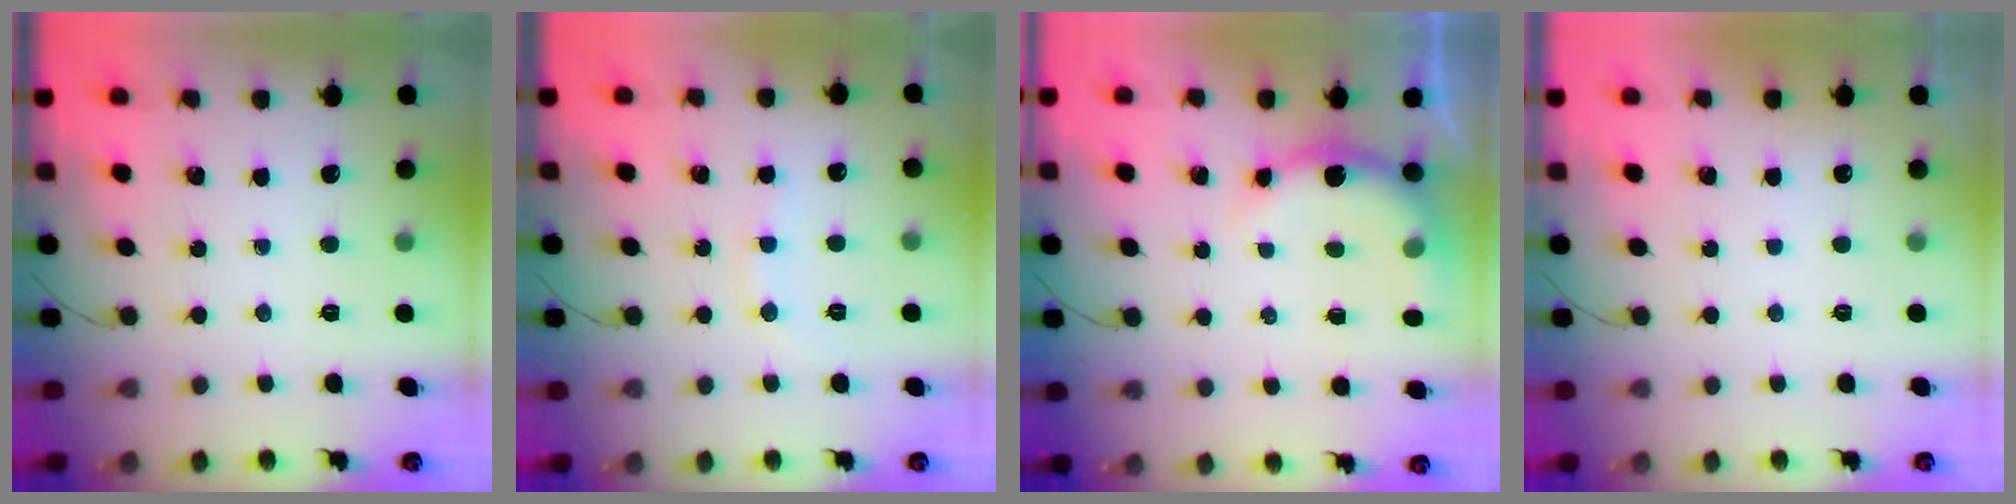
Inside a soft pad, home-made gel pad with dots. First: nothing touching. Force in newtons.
{"total": 6.7, "press": 6.6, "slide": 1.3}
{"total": 5.2, "press": 5.2, "slide": 0.5}
{"total": 3.0, "press": 3.0, "slide": 0.1}